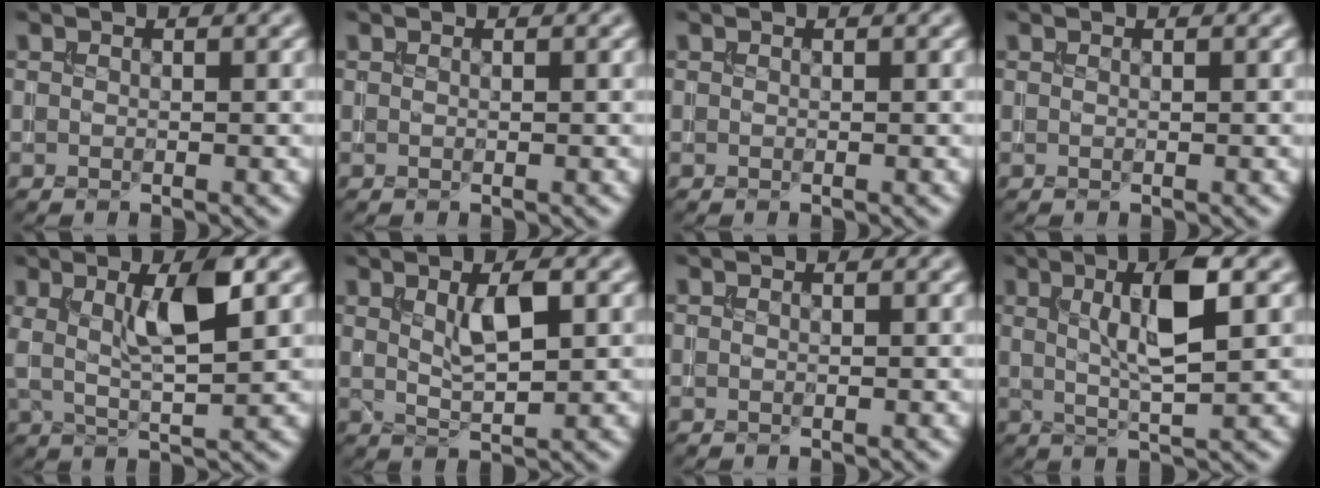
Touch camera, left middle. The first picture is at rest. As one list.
[{"total": 0.0}, {"total": 0.0}, {"total": 0.0}, {"total": 5.5, "force": [1.7, 1.1, 5.1], "torque": [-0.095, -0.001, 0.032]}, {"total": 3.4, "force": [1.2, 0.9, 3.0], "torque": [-0.056, 0.000, 0.024]}, {"total": 0.0}, {"total": 6.5, "force": [1.7, 1.5, 6.1], "torque": [-0.103, 0.006, 0.029]}]